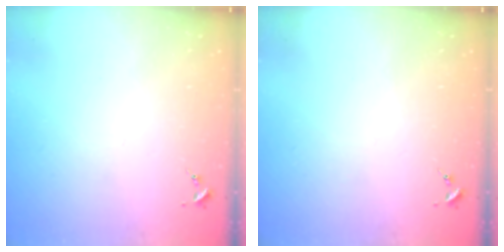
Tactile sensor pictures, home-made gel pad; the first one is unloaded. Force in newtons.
{"total": 0.0}